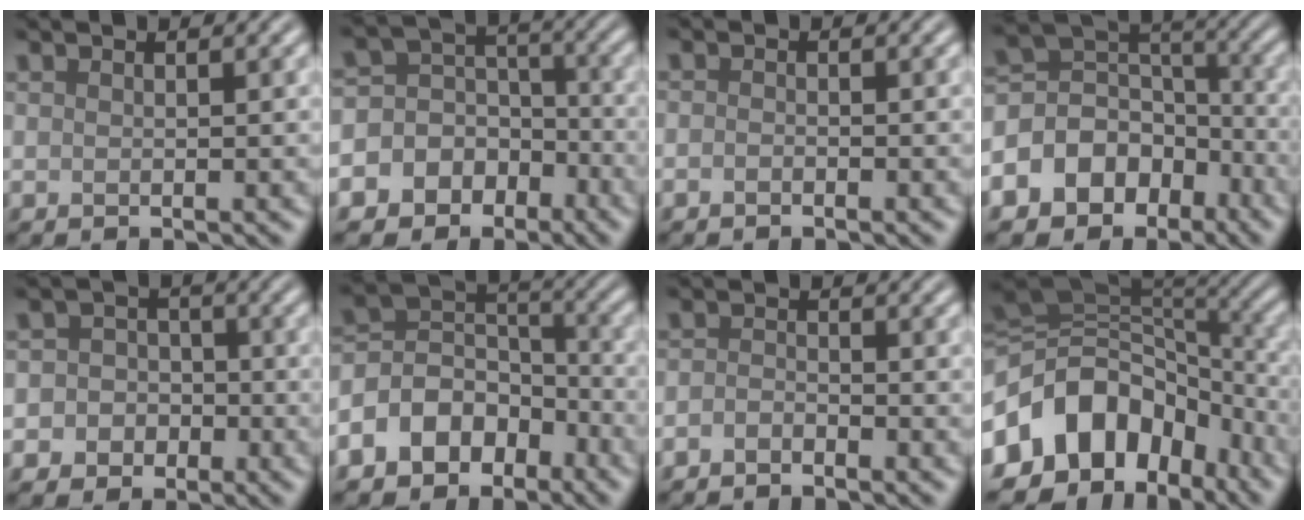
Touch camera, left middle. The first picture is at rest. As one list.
[{"total": 9.8, "force": [-5.0, 8.2, 1.9], "torque": [-0.039, 0.006, -0.094]}, {"total": 0.7, "force": [-0.5, 0.3, 0.4], "torque": [-0.006, -0.001, -0.012]}, {"total": 8.7, "force": [-4.4, 6.6, 3.4], "torque": [-0.066, 0.018, -0.091]}, {"total": 4.4, "force": [-1.4, 4.0, 1.0], "torque": [0.013, 0.011, -0.041]}, {"total": 7.4, "force": [-4.2, 5.0, 3.4], "torque": [-0.059, 0.007, -0.092]}, {"total": 1.4, "force": [-1.2, 0.5, 0.5], "torque": [-0.011, 0.002, -0.028]}, {"total": 12.8, "force": [-4.3, 9.4, 7.6], "torque": [-0.153, 0.012, -0.088]}]